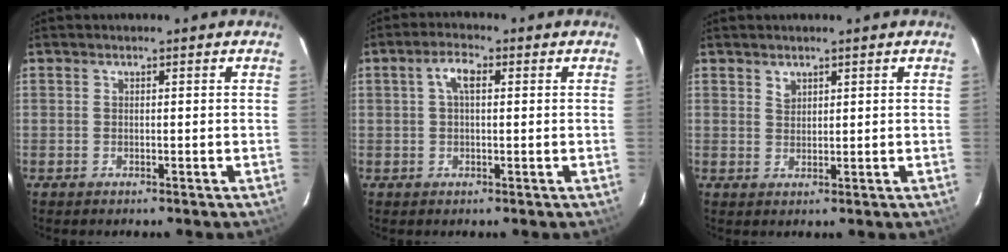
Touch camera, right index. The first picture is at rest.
{"total": 3.5, "force": [0.9, 1.5, 3.1], "torque": [-0.061, 0.012, 0.017]}
{"total": 1.6, "force": [1.3, 0.9, 0.3], "torque": [-0.002, 0.001, 0.024]}